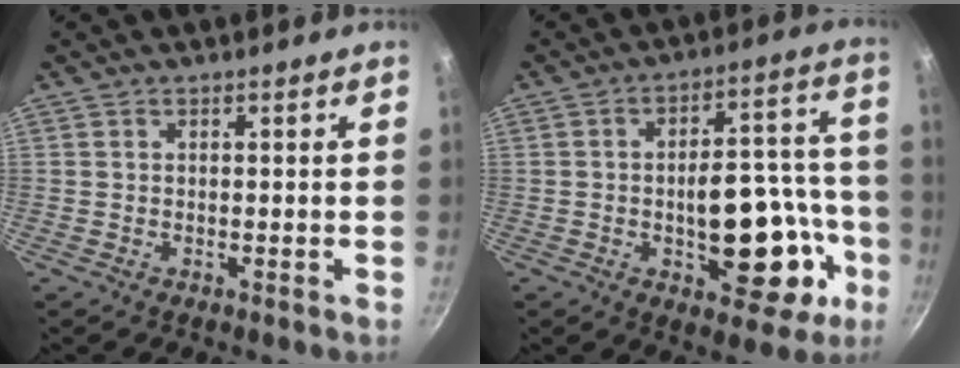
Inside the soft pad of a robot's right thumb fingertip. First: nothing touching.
{"total": 18.6, "force": [-5.5, 9.3, 15.1], "torque": [-0.143, 0.049, -0.072]}